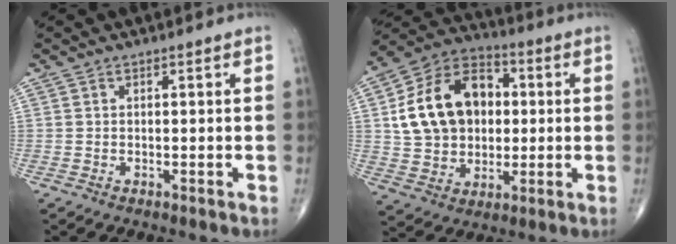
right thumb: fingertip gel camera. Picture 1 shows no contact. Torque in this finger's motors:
{"motor_torque": [2.33, 2.26, 0.83, -0.48, 0.17]}